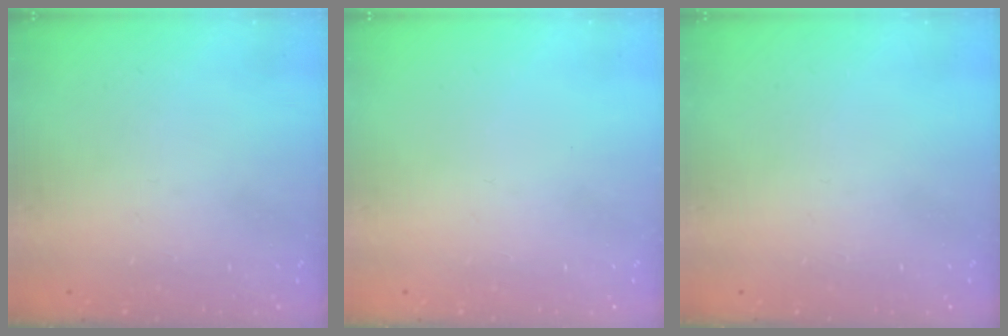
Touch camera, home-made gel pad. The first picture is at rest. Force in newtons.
{"total": 0.0}
{"total": 0.0}